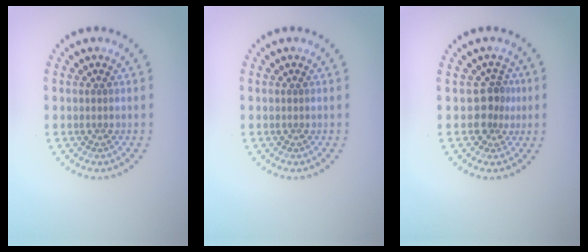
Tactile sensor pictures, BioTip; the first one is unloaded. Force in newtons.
{"total": 0.0}
{"total": 2.4, "press": 1.8, "slide": 1.6}